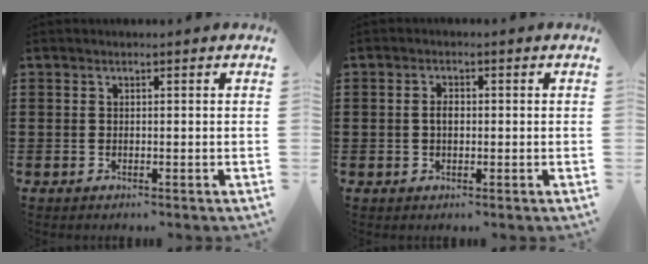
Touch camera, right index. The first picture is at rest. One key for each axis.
{"total": 1.8, "fx": -0.2, "fy": 0.9, "fz": 1.5, "tx": -0.030, "ty": 0.004, "tz": -0.004}